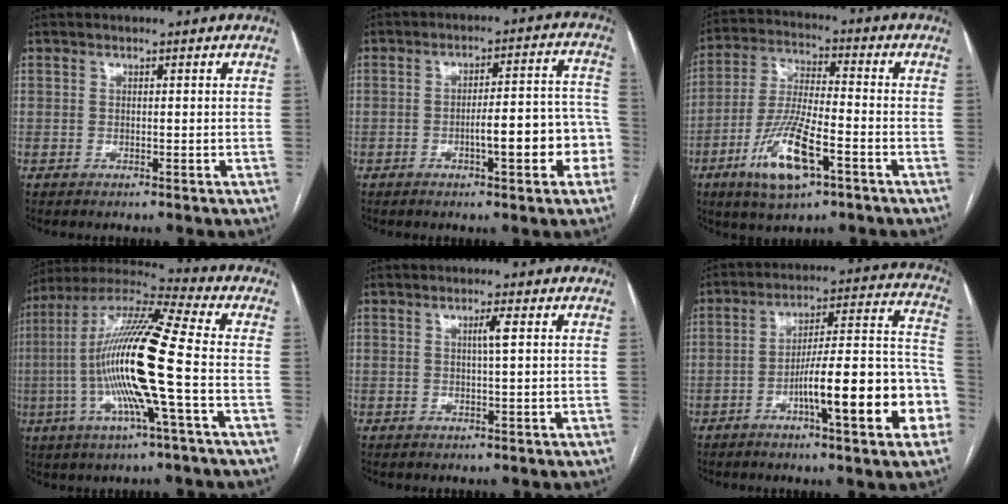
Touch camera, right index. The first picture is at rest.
{"total": 9.8, "force": [-3.2, 2.2, 9.0], "torque": [-0.113, 0.034, -0.038]}
{"total": 12.5, "force": [-5.8, 2.9, 10.7], "torque": [-0.218, -0.012, -0.103]}
{"total": 17.8, "force": [-2.9, 0.1, 17.6], "torque": [-0.346, -0.001, -0.067]}
{"total": 2.1, "force": [0.5, -0.3, 2.0], "torque": [-0.034, 0.000, 0.009]}
{"total": 17.7, "force": [-6.4, 2.6, 16.3], "torque": [-0.206, 0.028, -0.090]}